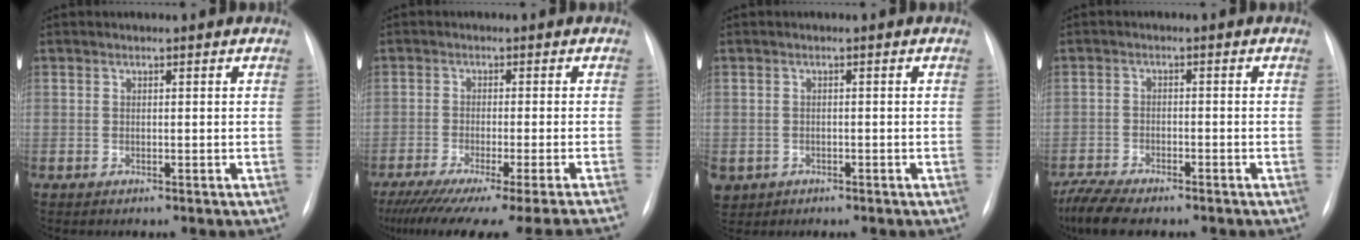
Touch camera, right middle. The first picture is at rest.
{"total": 20.0, "force": [-17.3, -1.5, 10.0], "torque": [-0.113, -0.066, -0.248]}
{"total": 4.0, "force": [-2.1, 3.3, 0.8], "torque": [-0.019, 0.002, -0.029]}
{"total": 7.4, "force": [-6.1, 1.9, 3.7], "torque": [-0.072, -0.012, -0.106]}